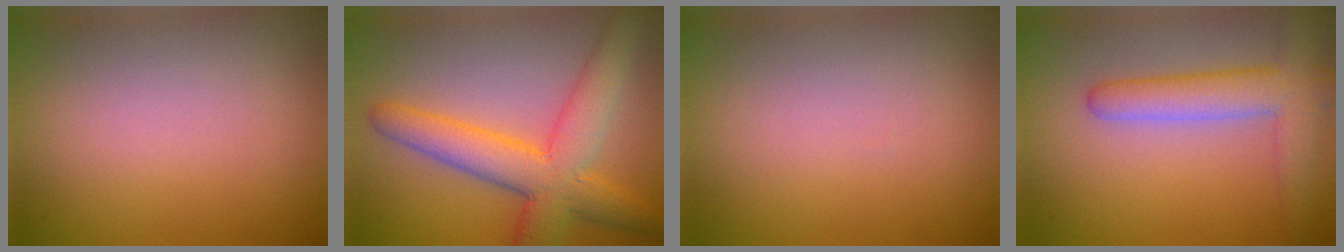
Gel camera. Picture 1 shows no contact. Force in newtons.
{"total": 7.3, "press": 7.3, "slide": 0.1}
{"total": 0.0}
{"total": 5.2, "press": 5.2, "slide": 0.5}